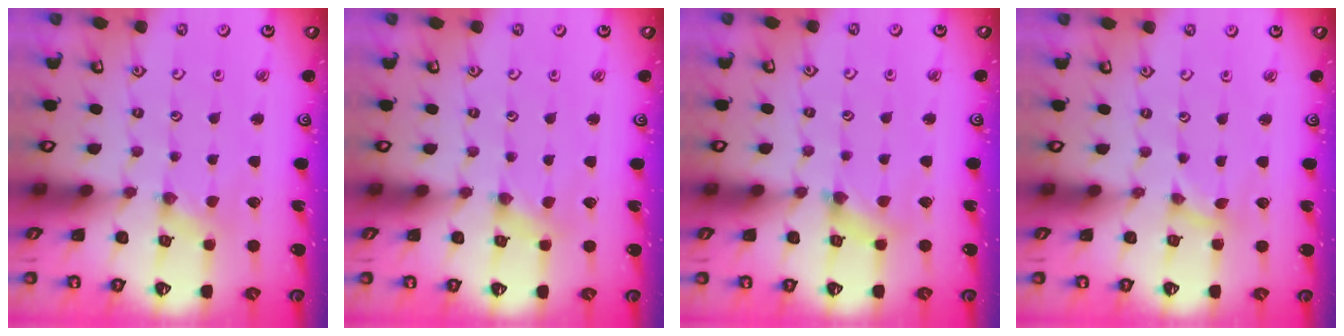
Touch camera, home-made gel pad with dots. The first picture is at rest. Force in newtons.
{"total": 0.0}
{"total": 3.7, "press": 3.7, "slide": 0.4}
{"total": 0.0}